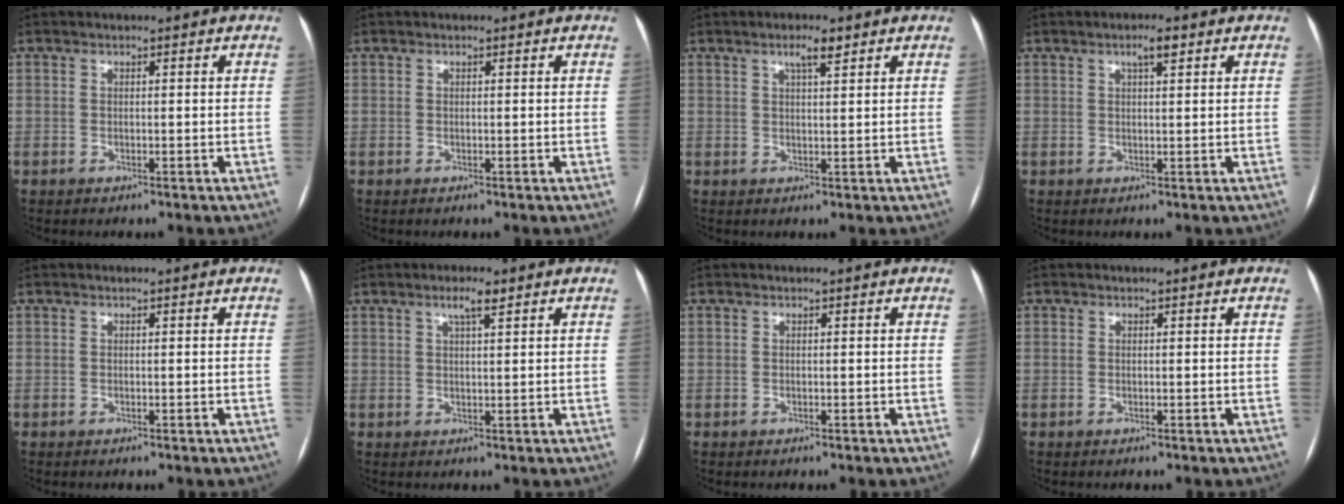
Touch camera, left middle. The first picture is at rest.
{"total": 0.0}
{"total": 2.8, "force": [1.7, 0.4, 2.1], "torque": [-0.038, 0.004, 0.029]}
{"total": 2.4, "force": [1.3, 0.4, 2.0], "torque": [-0.035, 0.007, 0.021]}
{"total": 0.0}
{"total": 2.8, "force": [1.8, 0.3, 2.2], "torque": [-0.042, 0.004, 0.030]}
{"total": 0.0}
{"total": 0.0}